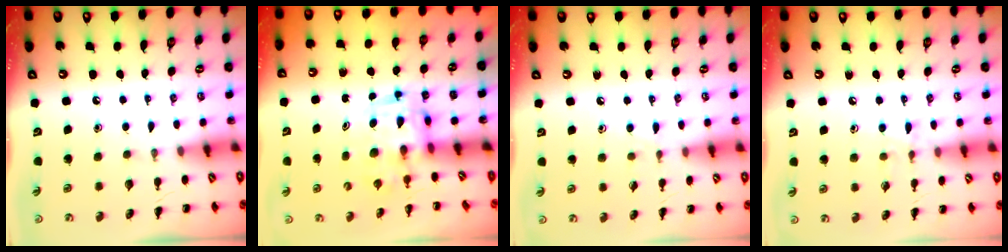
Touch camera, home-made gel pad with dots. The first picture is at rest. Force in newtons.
{"total": 3.0, "press": 3.0, "slide": 0.5}
{"total": 4.7, "press": 4.3, "slide": 1.8}
{"total": 5.8, "press": 5.5, "slide": 2.0}